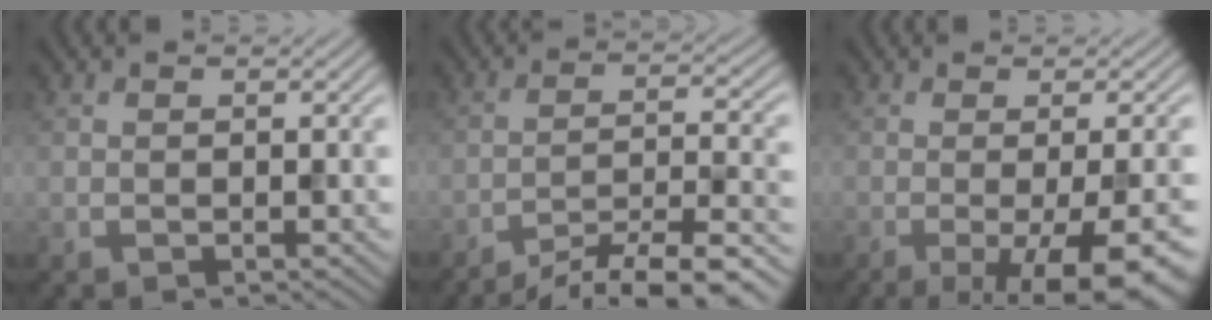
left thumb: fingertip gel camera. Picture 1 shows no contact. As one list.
[{"total": 11.6, "force": [-9.7, 2.0, 6.0], "torque": [-0.100, -0.005, -0.143]}, {"total": 12.2, "force": [-5.0, 3.5, 10.5], "torque": [-0.110, -0.005, -0.061]}]